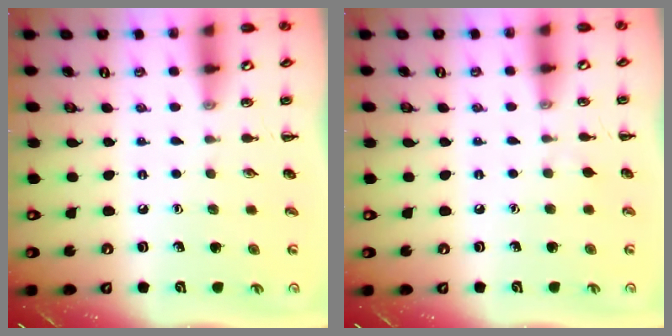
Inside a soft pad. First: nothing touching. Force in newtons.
{"total": 2.2, "press": 1.9, "slide": 0.9}